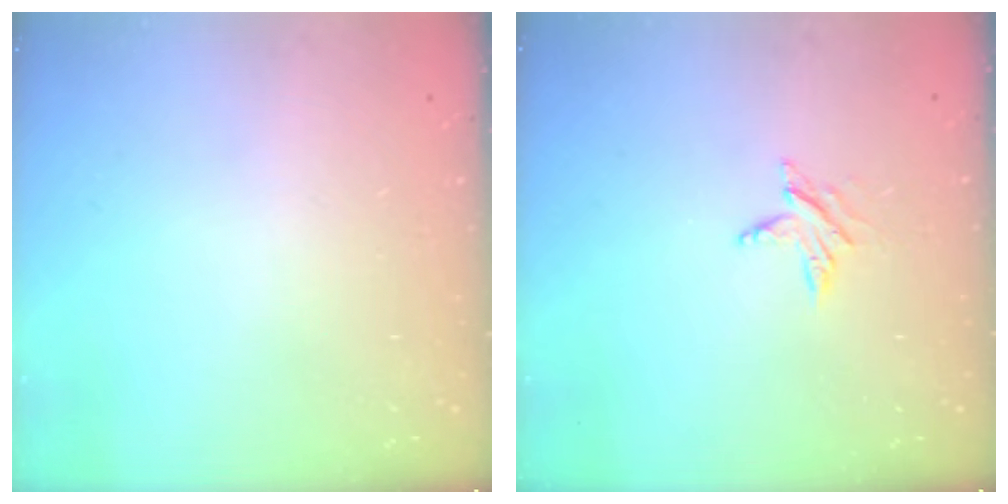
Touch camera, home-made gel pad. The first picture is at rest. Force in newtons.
{"total": 3.8, "press": 3.8, "slide": 0.5}